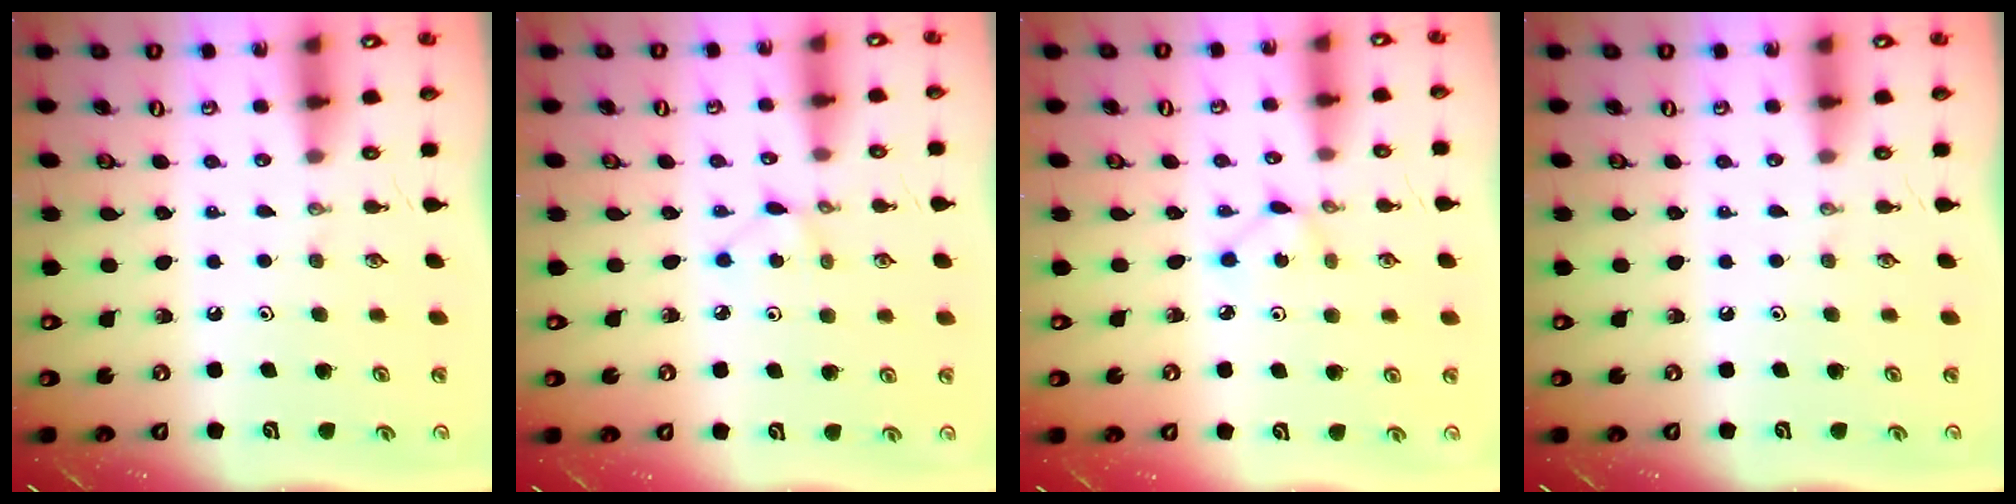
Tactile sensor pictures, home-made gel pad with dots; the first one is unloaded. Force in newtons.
{"total": 2.1, "press": 2.1, "slide": 0.3}
{"total": 1.7, "press": 1.6, "slide": 0.2}
{"total": 0.0}